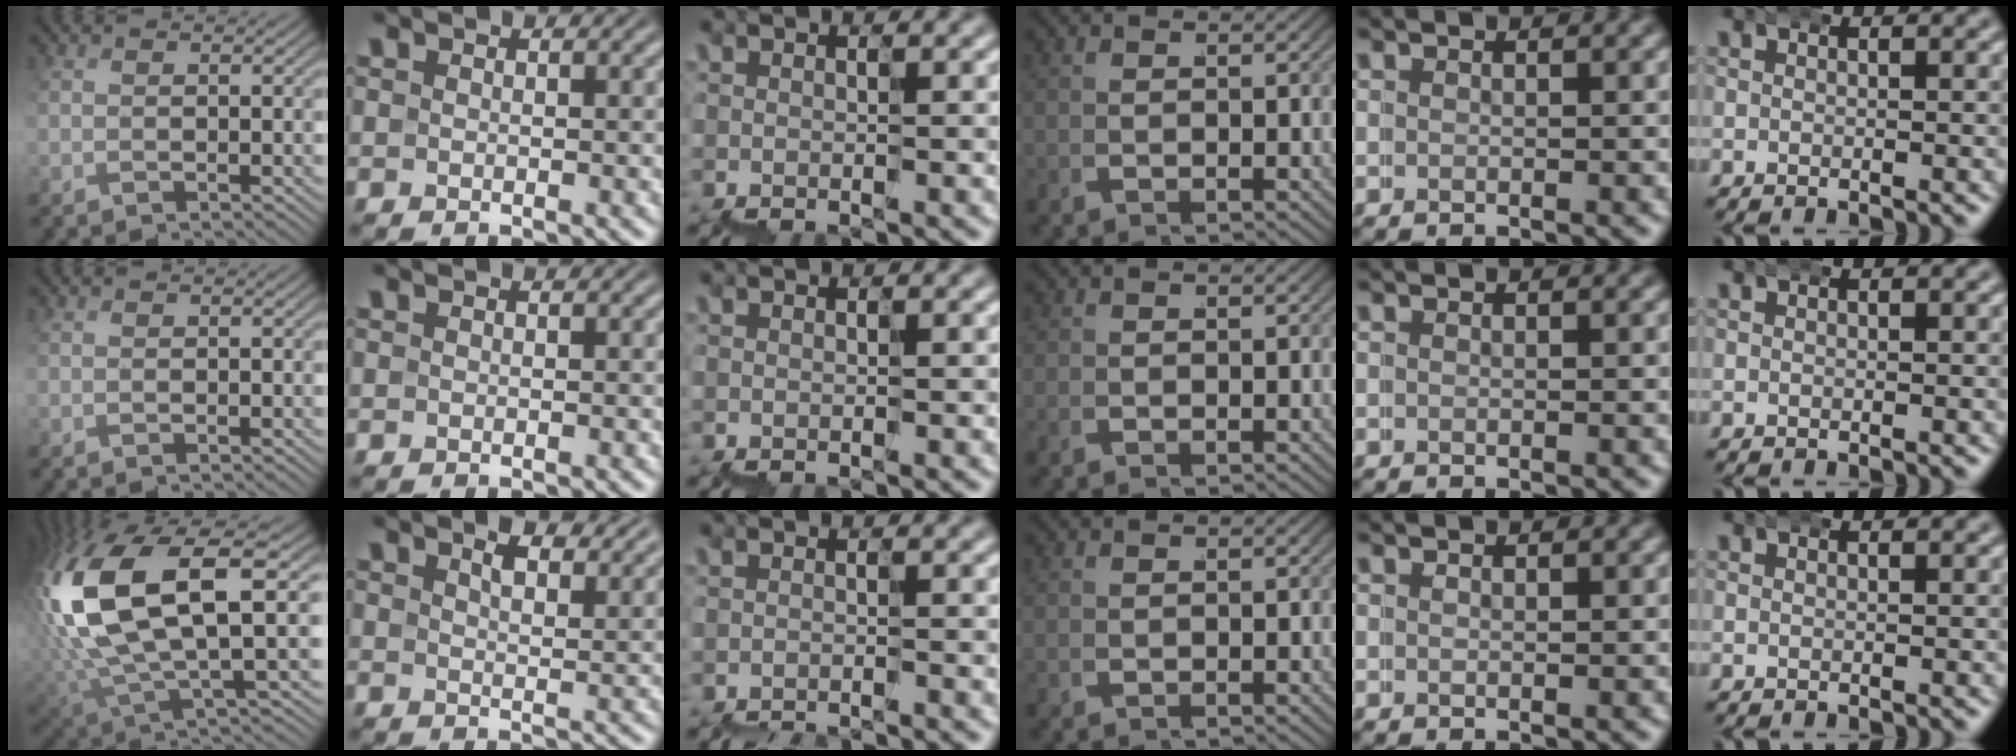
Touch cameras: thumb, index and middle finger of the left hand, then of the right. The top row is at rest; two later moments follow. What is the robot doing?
{"motion": "wrap", "object": "belt"}